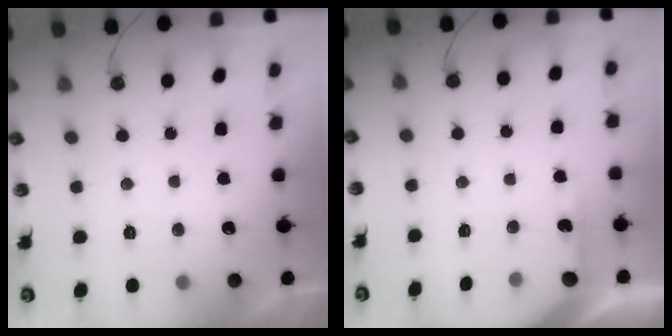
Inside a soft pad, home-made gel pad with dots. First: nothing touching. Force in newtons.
{"total": 3.2, "press": 3.1, "slide": 0.4}